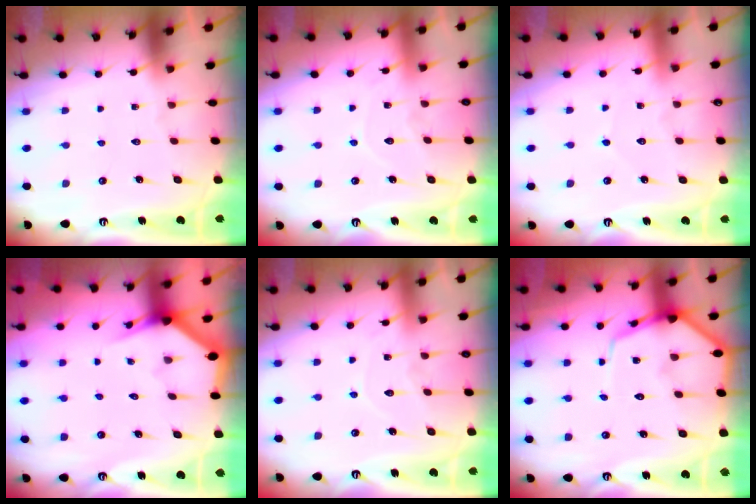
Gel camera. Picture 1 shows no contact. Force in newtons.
{"total": 7.0, "press": 7.0, "slide": 0.2}
{"total": 2.8, "press": 2.7, "slide": 0.4}
{"total": 3.0, "press": 3.0, "slide": 0.1}
{"total": 7.0, "press": 7.0, "slide": 0.2}
{"total": 9.1, "press": 9.1, "slide": 0.7}